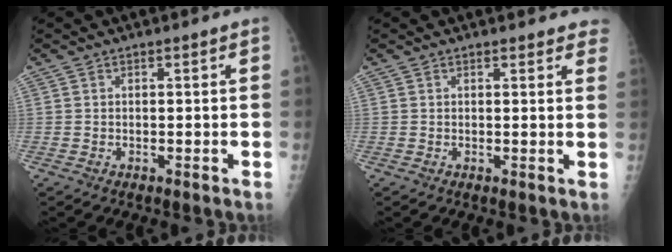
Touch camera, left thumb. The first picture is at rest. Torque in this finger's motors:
{"motor_torque": [-0.04, 0.01, -0.14, -0.11, 0.01]}